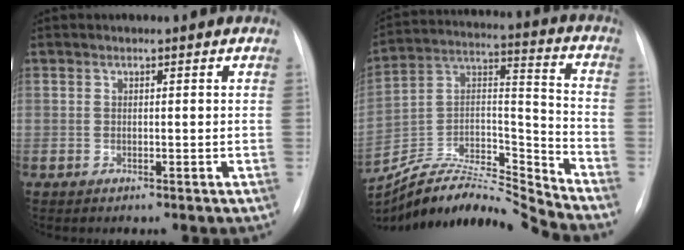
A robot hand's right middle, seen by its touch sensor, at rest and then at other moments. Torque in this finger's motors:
{"motor_torque": [-0.10, -0.47, 0.01, 0.03]}